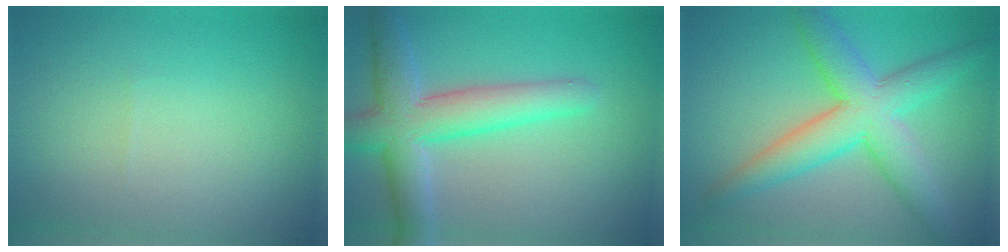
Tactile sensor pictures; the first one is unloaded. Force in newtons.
{"total": 6.5, "press": 6.5, "slide": 0.2}
{"total": 6.7, "press": 6.7, "slide": 0.2}